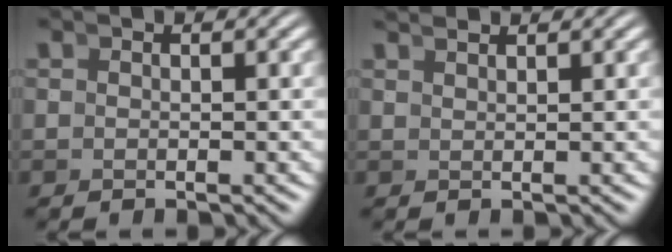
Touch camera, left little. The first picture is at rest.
{"total": 1.6, "force": [1.3, -0.9, -0.1], "torque": [0.015, 0.007, 0.028]}